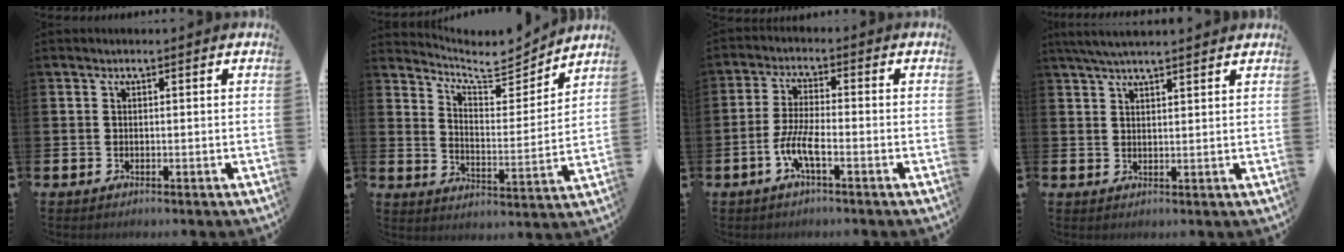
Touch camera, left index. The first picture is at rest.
{"total": 6.9, "force": [6.7, 1.3, 1.2], "torque": [-0.043, -0.060, 0.113]}
{"total": 4.6, "force": [-2.1, 0.8, 4.0], "torque": [-0.093, -0.003, -0.041]}
{"total": 4.2, "force": [3.9, 0.4, 1.5], "torque": [-0.037, -0.007, 0.072]}